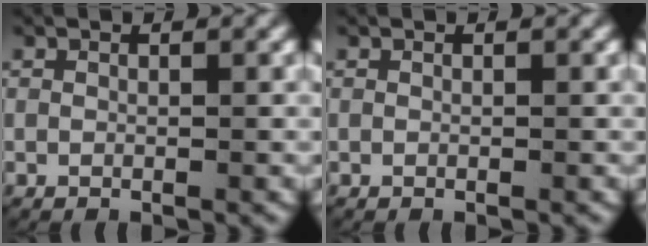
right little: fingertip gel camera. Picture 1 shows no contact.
{"total": 0.0}